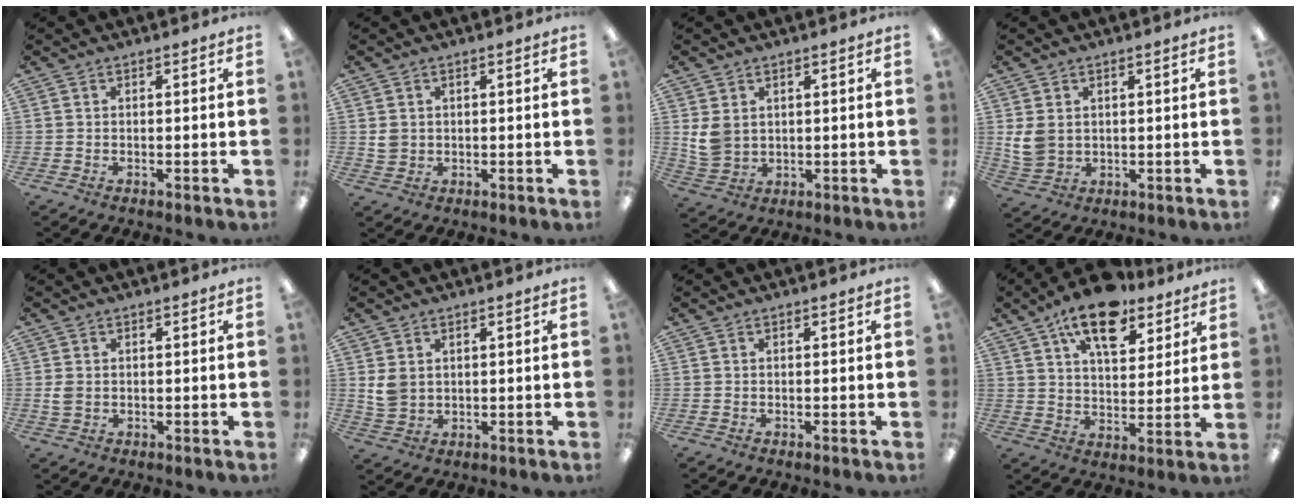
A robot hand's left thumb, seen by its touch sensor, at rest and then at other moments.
{"total": 2.9, "force": [0.8, 2.5, 1.2], "torque": [-0.016, 0.002, 0.013]}
{"total": 5.6, "force": [2.0, 4.3, 3.0], "torque": [-0.059, 0.001, 0.041]}
{"total": 5.7, "force": [1.6, 4.4, 3.2], "torque": [-0.076, 0.003, 0.034]}
{"total": 2.6, "force": [0.2, 1.8, 1.8], "torque": [-0.035, 0.006, 0.004]}
{"total": 4.3, "force": [1.6, 3.3, 2.2], "torque": [-0.047, 0.004, 0.034]}
{"total": 0.0}
{"total": 15.0, "force": [10.3, 6.9, 8.4], "torque": [-0.133, -0.045, 0.179]}